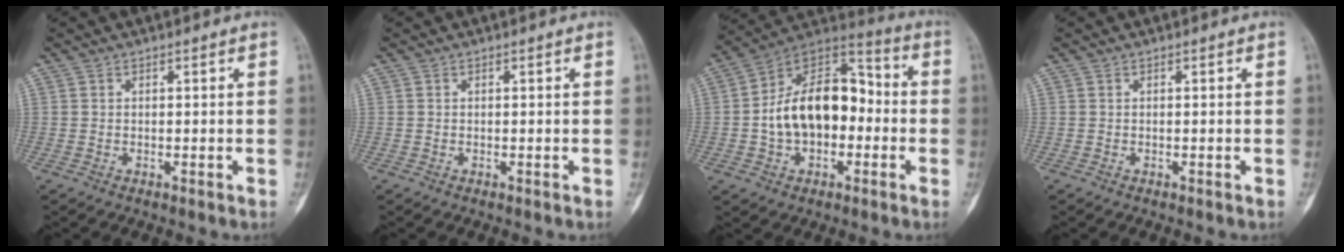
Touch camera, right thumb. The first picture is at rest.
{"total": 0.0}
{"total": 18.4, "force": [-1.5, 11.9, 13.9], "torque": [-0.199, 0.047, -0.033]}
{"total": 0.0}